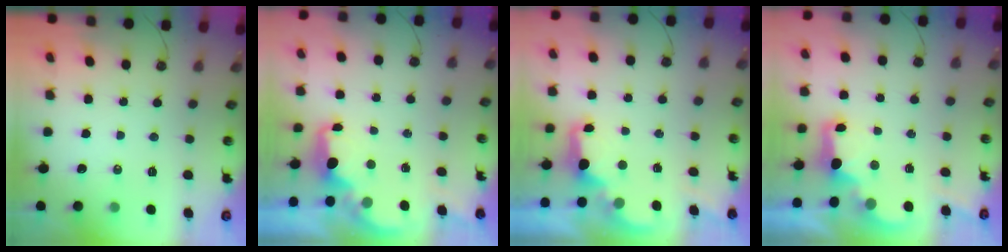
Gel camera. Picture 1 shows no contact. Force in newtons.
{"total": 2.0, "press": 1.8, "slide": 0.7}
{"total": 2.4, "press": 2.3, "slide": 0.6}
{"total": 2.9, "press": 2.8, "slide": 0.6}